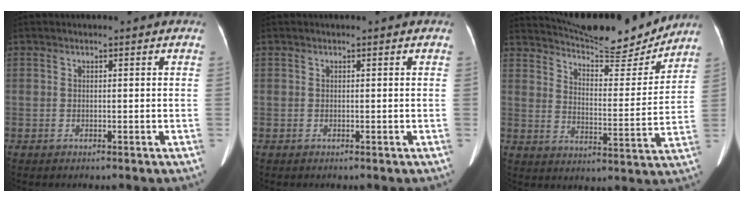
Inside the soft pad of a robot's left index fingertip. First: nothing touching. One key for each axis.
{"total": 0.0}
{"total": 16.4, "fx": 15.6, "fy": 1.8, "fz": 4.8, "tx": -0.080, "ty": -0.031, "tz": 0.220}